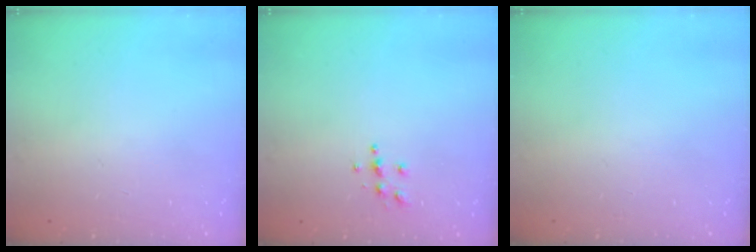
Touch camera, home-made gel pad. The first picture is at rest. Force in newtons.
{"total": 4.9, "press": 4.9, "slide": 0.5}
{"total": 0.0}